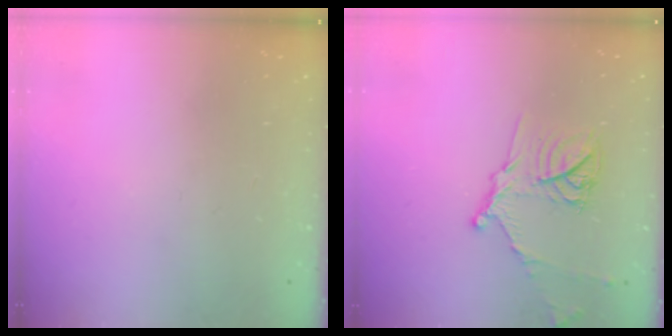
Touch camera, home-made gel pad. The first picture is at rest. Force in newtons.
{"total": 13.6, "press": 13.6, "slide": 1.1}